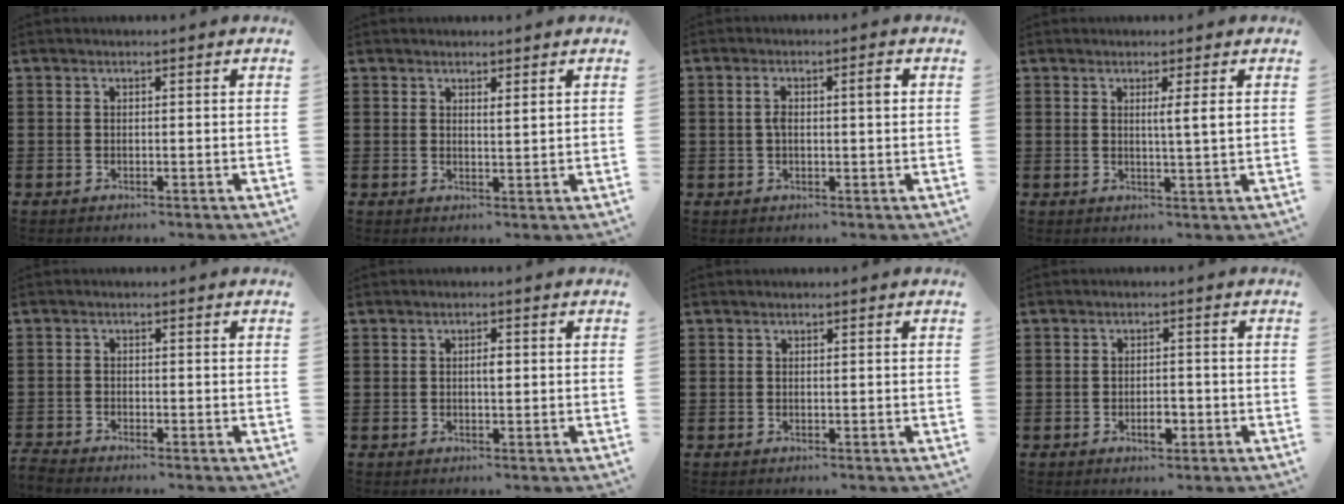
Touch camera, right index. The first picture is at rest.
{"total": 1.3, "force": [1.2, 0.0, 0.5], "torque": [-0.011, 0.000, 0.022]}
{"total": 3.4, "force": [0.6, 1.0, 3.2], "torque": [-0.054, 0.004, 0.004]}
{"total": 2.9, "force": [0.7, -0.5, 2.7], "torque": [-0.055, -0.006, 0.010]}
{"total": 1.6, "force": [-1.6, -0.1, 0.0], "torque": [-0.003, 0.001, -0.035]}
{"total": 1.6, "force": [0.1, 0.5, 1.5], "torque": [-0.029, 0.003, 0.000]}
{"total": 0.0}
{"total": 3.0, "force": [-1.2, 1.3, 2.4], "torque": [-0.044, 0.002, -0.021]}